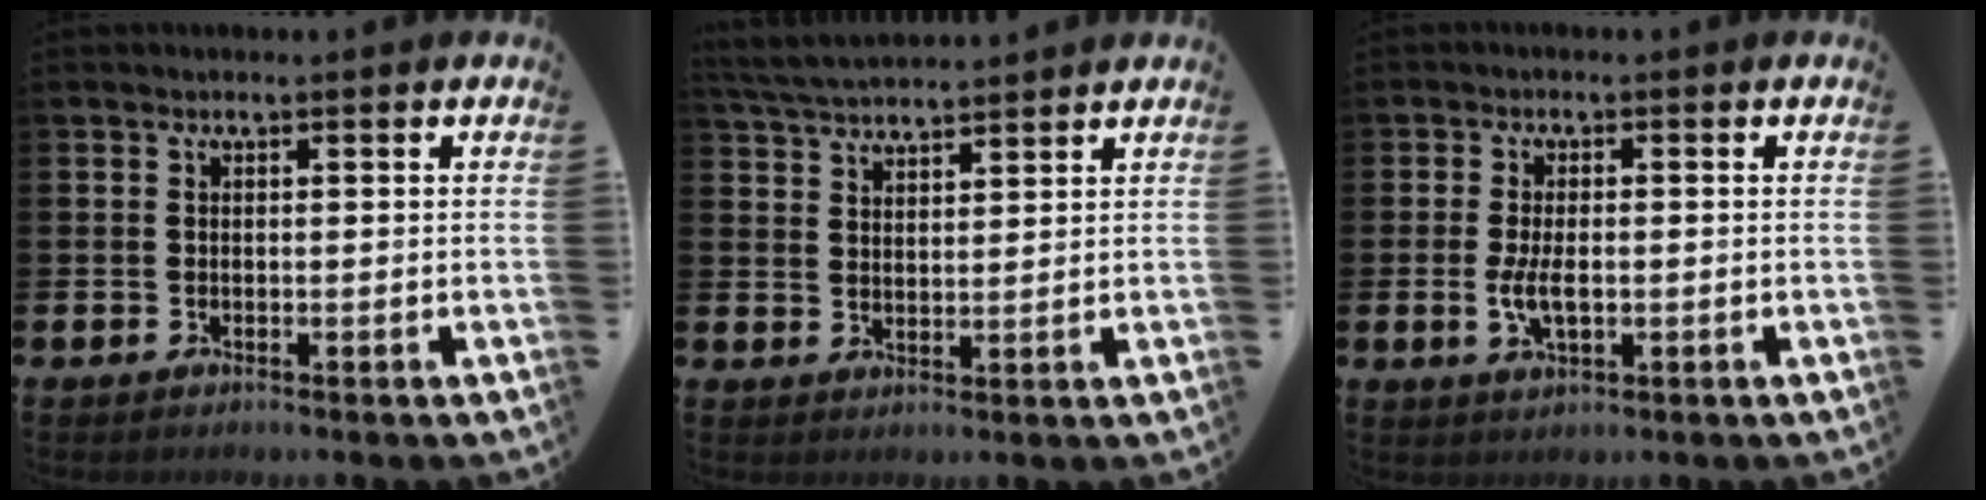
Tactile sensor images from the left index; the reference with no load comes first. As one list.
[{"total": 4.4, "force": [4.4, 0.5, 0.6], "torque": [-0.032, -0.019, 0.080]}, {"total": 3.8, "force": [-0.3, 1.8, 3.3], "torque": [-0.063, -0.001, -0.009]}]